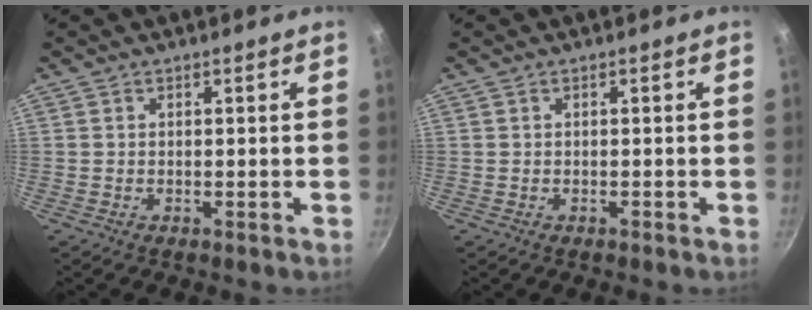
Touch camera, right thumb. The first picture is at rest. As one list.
[{"total": 0.0}]